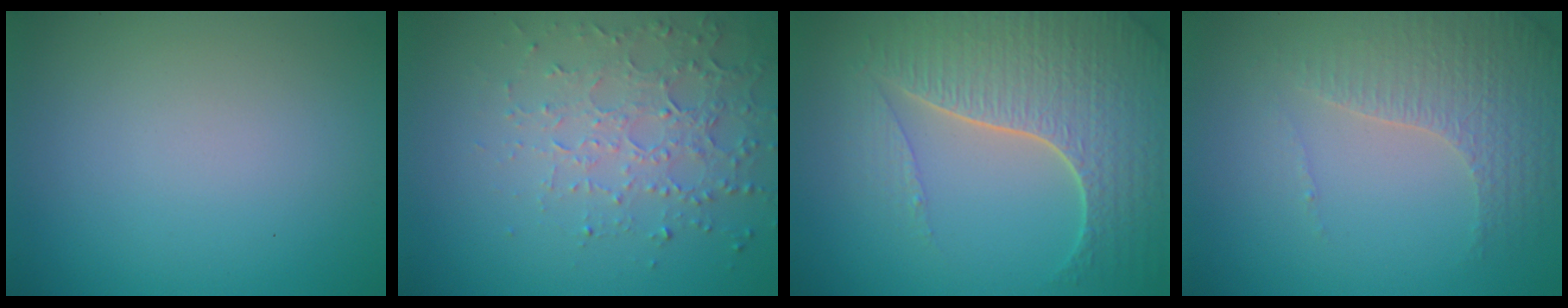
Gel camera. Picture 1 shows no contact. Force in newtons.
{"total": 4.5, "press": 3.3, "slide": 3.1}
{"total": 7.5, "press": 5.5, "slide": 5.2}
{"total": 4.3, "press": 3.0, "slide": 3.1}